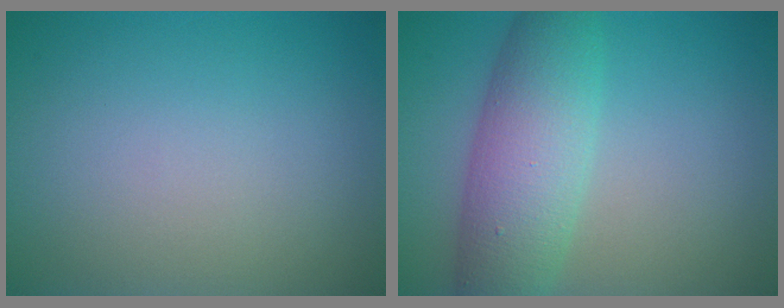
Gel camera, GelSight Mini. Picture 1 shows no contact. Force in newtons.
{"total": 6.8, "press": 6.8, "slide": 0.2}